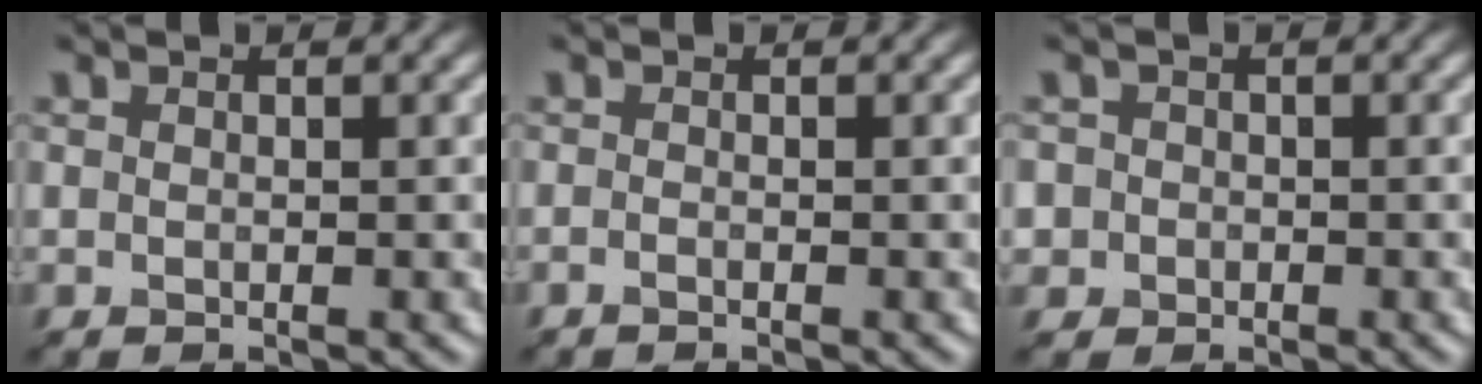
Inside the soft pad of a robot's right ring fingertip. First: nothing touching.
{"total": 0.6, "force": [-0.5, 0.1, 0.3], "torque": [-0.011, -0.002, -0.010]}
{"total": 2.4, "force": [0.2, 2.4, 0.3], "torque": [0.008, 0.013, -0.011]}